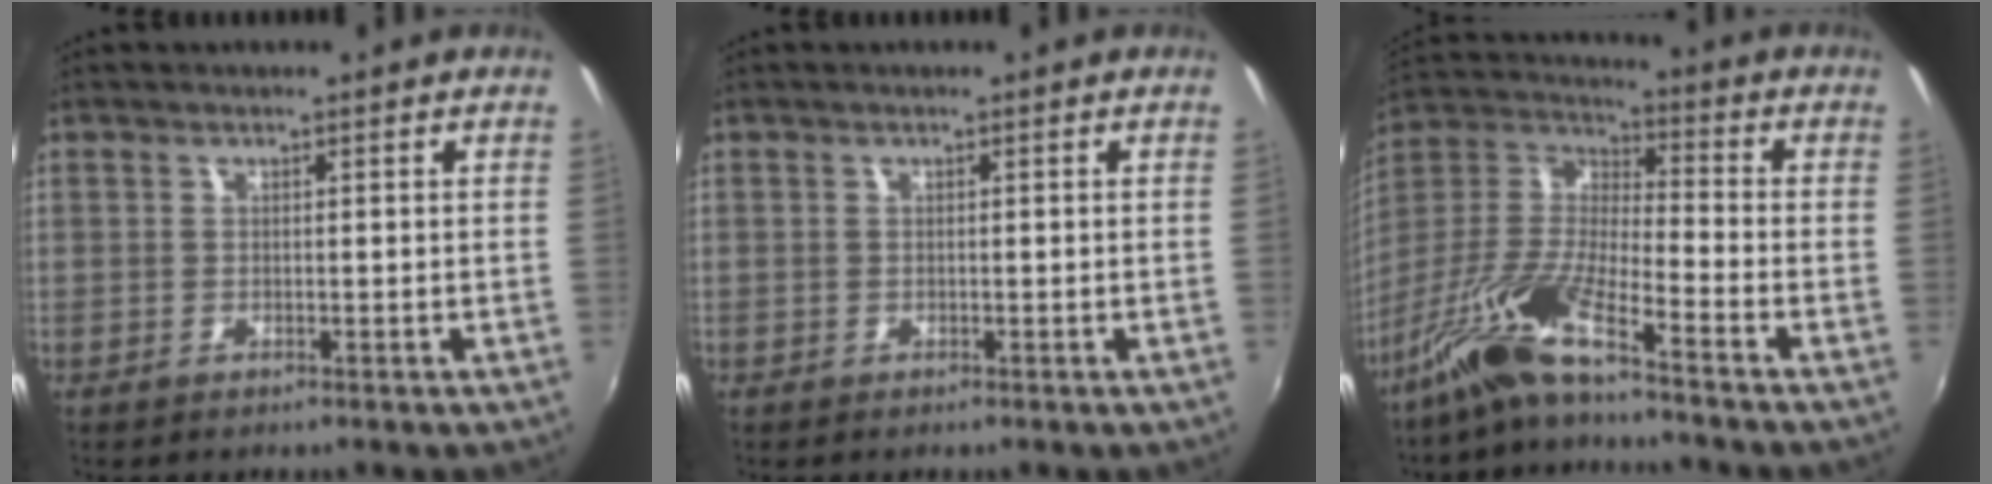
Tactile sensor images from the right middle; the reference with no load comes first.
{"total": 0.0}
{"total": 11.4, "force": [-8.5, 0.5, 7.6], "torque": [-0.158, 0.003, -0.177]}